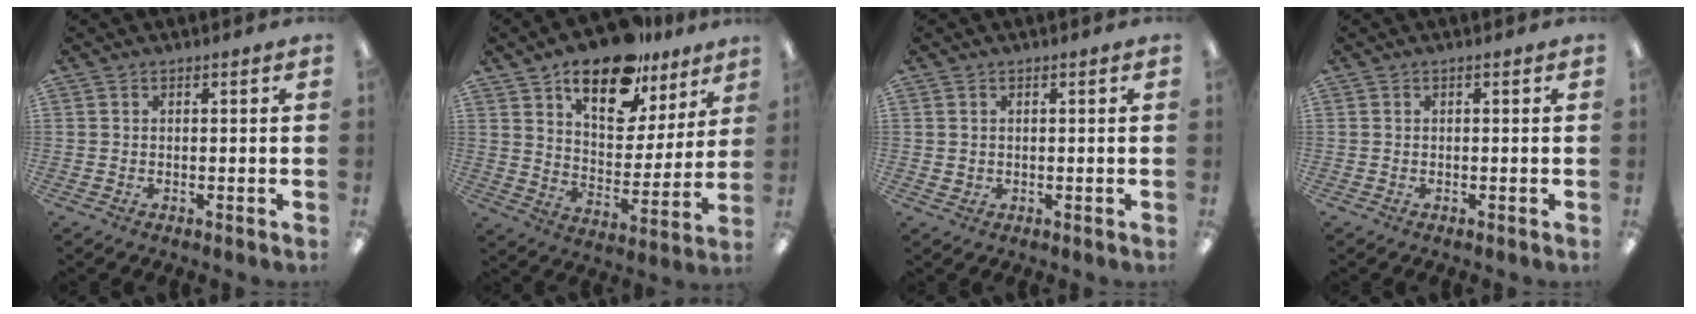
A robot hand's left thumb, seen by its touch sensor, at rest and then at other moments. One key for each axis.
{"total": 17.8, "fx": 12.4, "fy": 8.4, "fz": 9.7, "tx": -0.152, "ty": -0.066, "tz": 0.214}
{"total": 1.2, "fx": 0.7, "fy": 1.0, "fz": -0.1, "tx": 0.000, "ty": 0.004, "tz": 0.013}
{"total": 0.0}